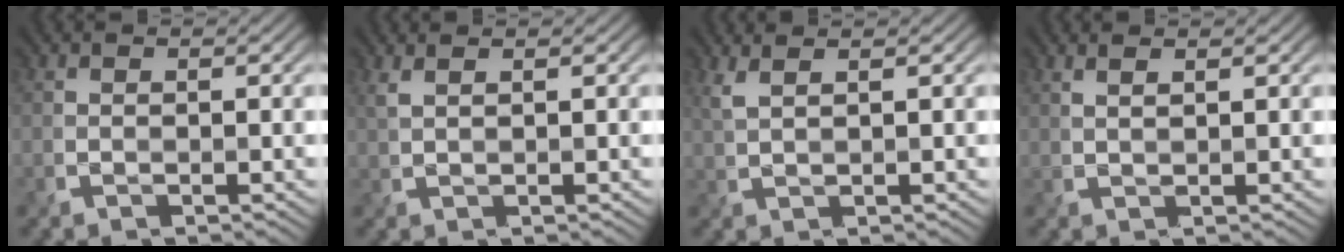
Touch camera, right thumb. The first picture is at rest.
{"total": 1.7, "force": [1.1, 0.5, 1.2], "torque": [-0.025, 0.003, 0.018]}
{"total": 2.4, "force": [1.5, 0.7, 1.8], "torque": [-0.036, 0.007, 0.028]}
{"total": 1.9, "force": [1.3, 0.6, 1.3], "torque": [-0.013, 0.001, 0.013]}